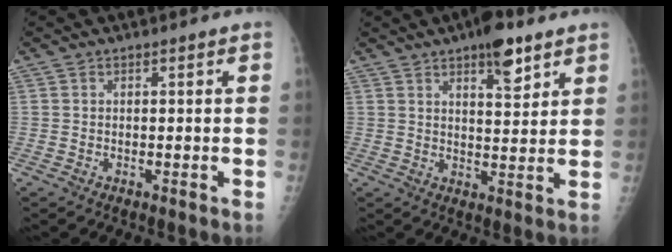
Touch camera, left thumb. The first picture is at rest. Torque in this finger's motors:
{"motor_torque": [1.19, 0.63, 0.80, -0.55, 0.01]}